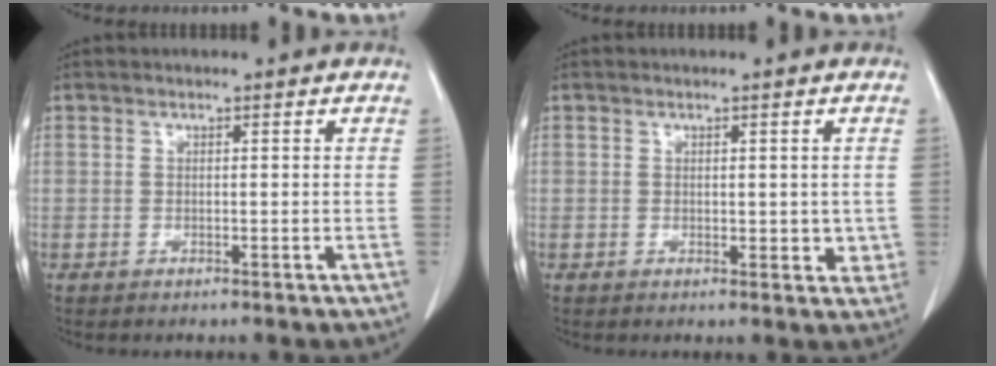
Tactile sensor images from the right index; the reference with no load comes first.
{"total": 3.2, "force": [0.1, 1.8, 2.6], "torque": [-0.023, -0.003, 0.004]}